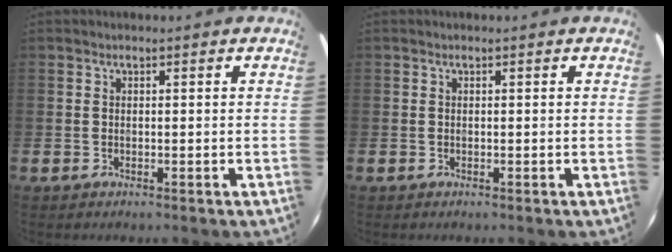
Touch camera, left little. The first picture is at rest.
{"total": 0.0}